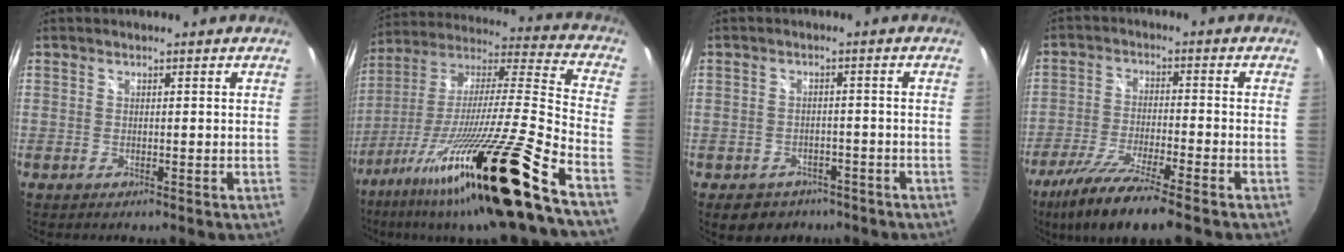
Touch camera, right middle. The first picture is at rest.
{"total": 30.1, "force": [-19.4, -0.7, 23.0], "torque": [-0.368, -0.060, -0.332]}
{"total": 7.2, "force": [-4.8, 4.9, 2.3], "torque": [-0.052, 0.007, -0.057]}
{"total": 13.2, "force": [-9.8, 1.1, 8.8], "torque": [-0.188, -0.034, -0.175]}